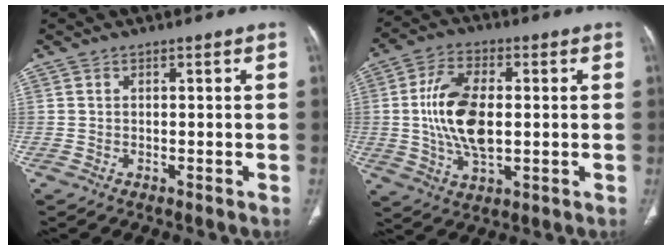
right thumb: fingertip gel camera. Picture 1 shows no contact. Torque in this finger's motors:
{"motor_torque": [2.52, 2.49, 1.36, -0.49, 0.13]}